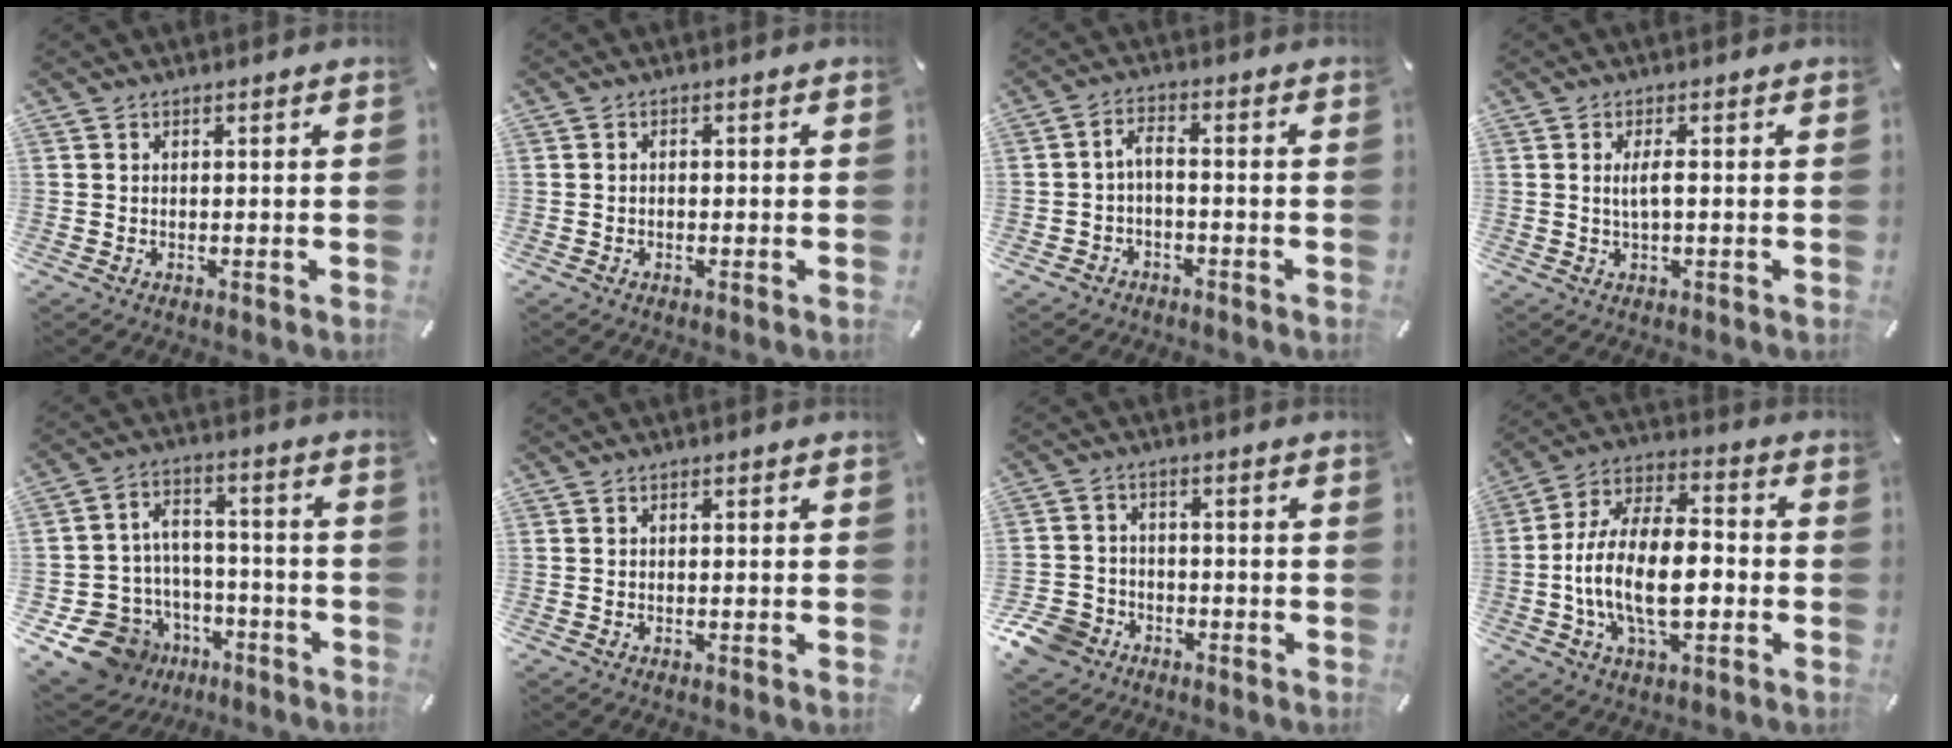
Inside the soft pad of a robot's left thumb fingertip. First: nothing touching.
{"total": 1.1, "force": [-0.4, 0.7, 0.7], "torque": [-0.015, 0.002, -0.009]}
{"total": 3.4, "force": [-1.6, 1.9, 2.4], "torque": [-0.051, 0.013, -0.036]}
{"total": 3.6, "force": [0.1, 0.8, 3.5], "torque": [-0.066, -0.001, 0.001]}
{"total": 13.0, "force": [-7.6, 10.0, 3.5], "torque": [-0.077, 0.051, -0.128]}
{"total": 0.6, "force": [-0.2, 0.2, 0.5], "torque": [-0.009, -0.003, -0.003]}
{"total": 8.4, "force": [-5.0, 6.2, 2.4], "torque": [-0.060, 0.035, -0.096]}
{"total": 16.7, "force": [-4.1, 9.0, 13.5], "torque": [-0.265, 0.010, -0.074]}